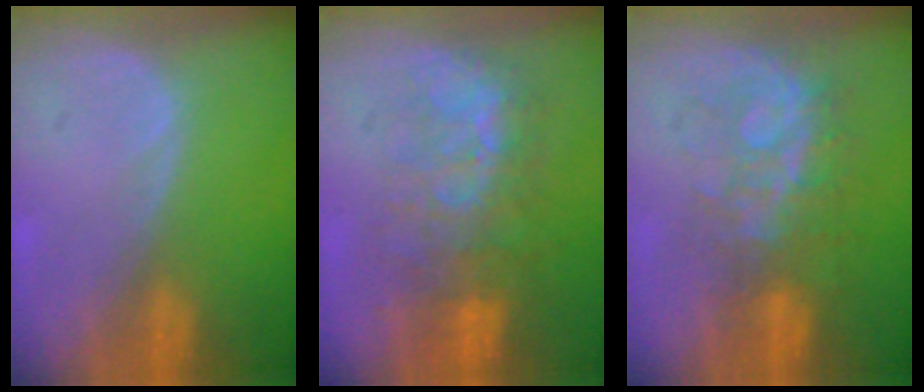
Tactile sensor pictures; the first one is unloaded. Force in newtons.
{"total": 10.1, "press": 8.6, "slide": 5.3}
{"total": 7.7, "press": 7.4, "slide": 2.1}